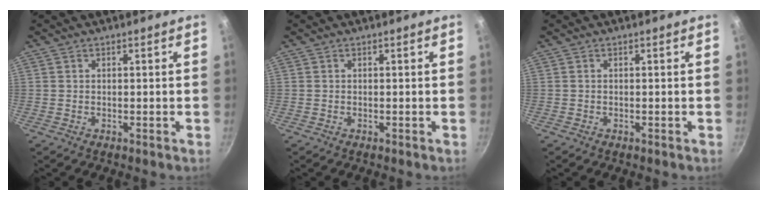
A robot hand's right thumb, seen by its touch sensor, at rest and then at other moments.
{"total": 0.0}
{"total": 0.0}